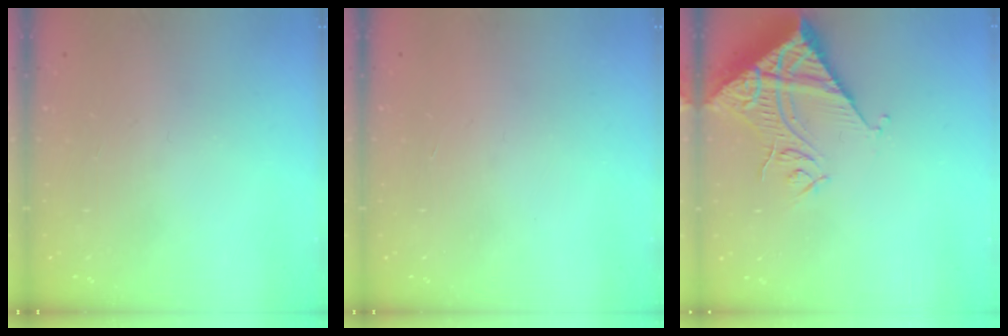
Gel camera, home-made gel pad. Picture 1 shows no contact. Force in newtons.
{"total": 1.5, "press": 1.5, "slide": 0.1}
{"total": 13.5, "press": 13.4, "slide": 1.7}